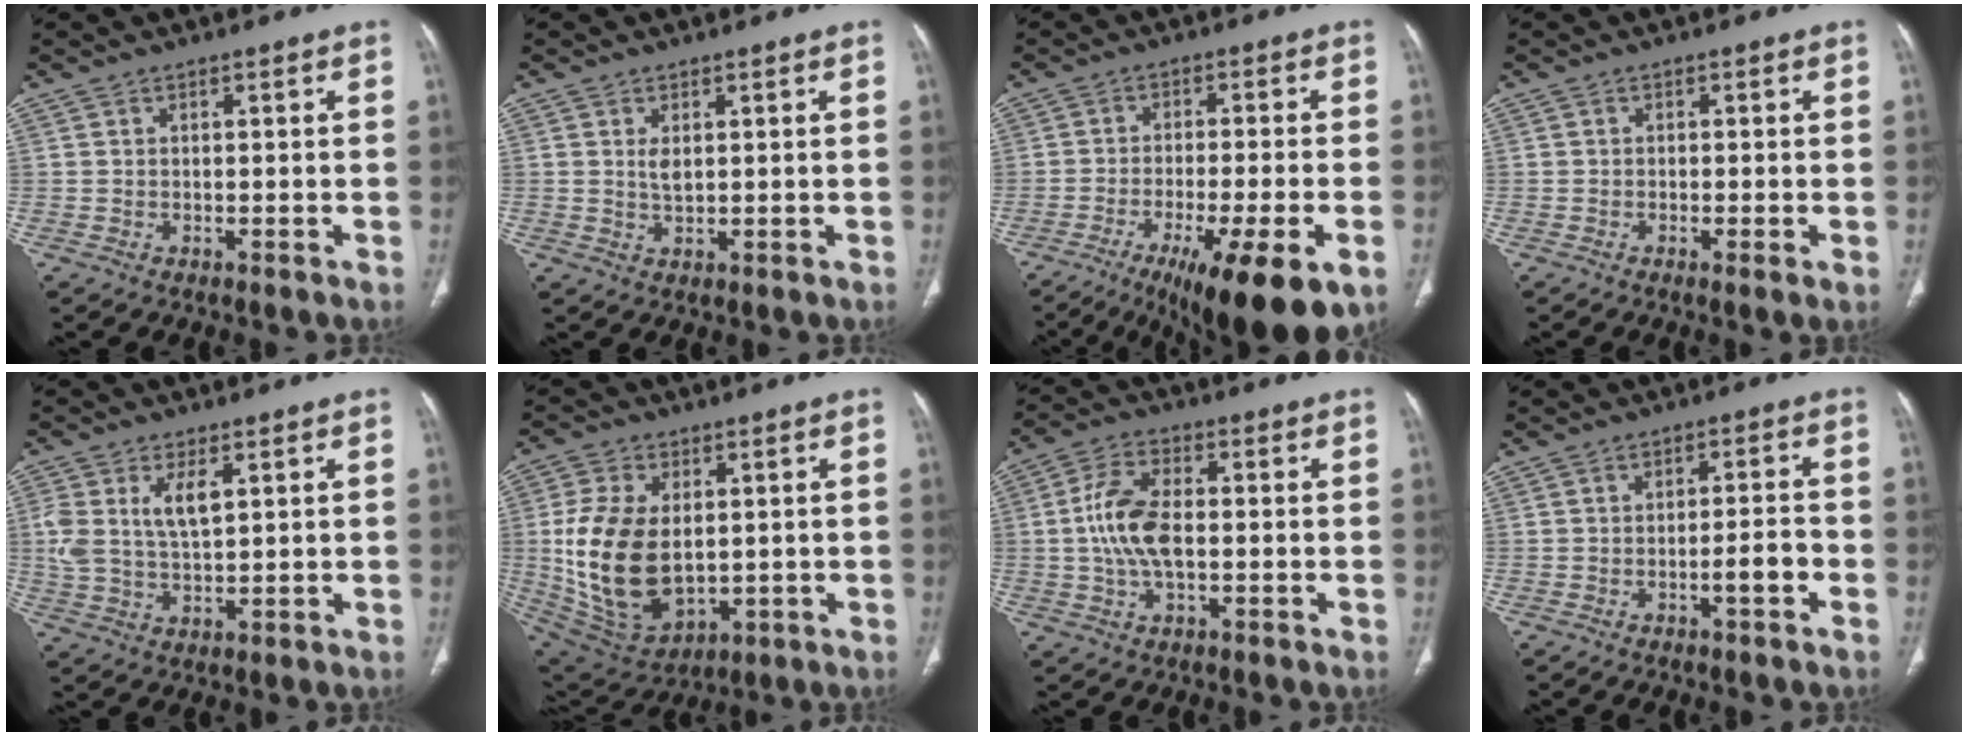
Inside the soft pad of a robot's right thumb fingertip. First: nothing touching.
{"total": 2.2, "force": [0.7, 1.0, 1.9], "torque": [-0.034, -0.007, 0.017]}
{"total": 16.5, "force": [-8.6, 3.3, 13.7], "torque": [-0.178, 0.005, -0.129]}
{"total": 1.7, "force": [-0.5, 0.2, 1.6], "torque": [-0.037, -0.006, -0.012]}
{"total": 7.8, "force": [2.5, 3.6, 6.4], "torque": [-0.137, -0.003, 0.056]}
{"total": 18.5, "force": [0.4, 11.5, 14.4], "torque": [-0.277, -0.013, 0.032]}
{"total": 9.8, "force": [-0.3, 4.8, 8.5], "torque": [-0.178, 0.013, -0.007]}
{"total": 4.2, "force": [-1.8, 1.0, 3.7], "torque": [-0.058, 0.018, -0.029]}